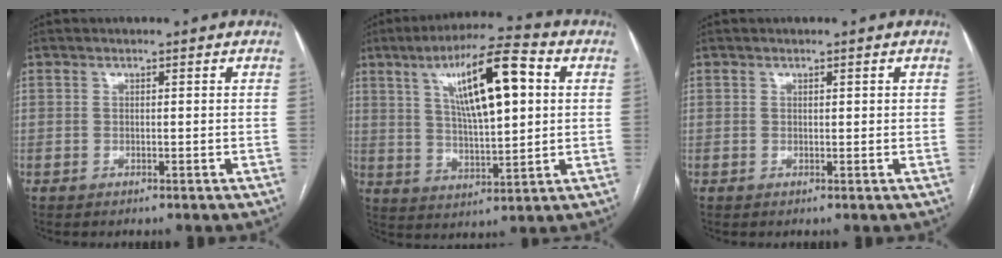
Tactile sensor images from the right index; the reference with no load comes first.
{"total": 14.3, "force": [4.4, 3.0, 13.2], "torque": [-0.230, 0.019, 0.075]}
{"total": 0.7, "force": [0.3, 0.3, 0.6], "torque": [-0.007, 0.002, 0.005]}